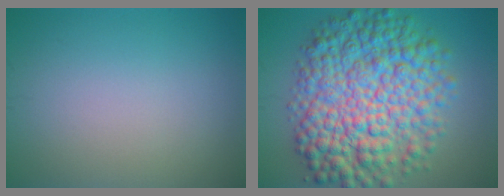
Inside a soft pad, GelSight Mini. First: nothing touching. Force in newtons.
{"total": 11.9, "press": 11.9, "slide": 0.1}